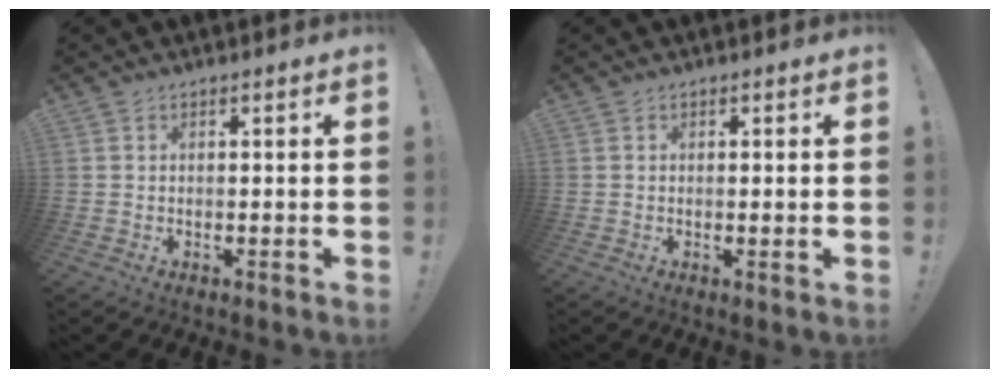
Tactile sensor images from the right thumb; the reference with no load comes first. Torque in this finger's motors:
{"motor_torque": [-0.20, -0.23, -0.36, 0.36, -0.03]}